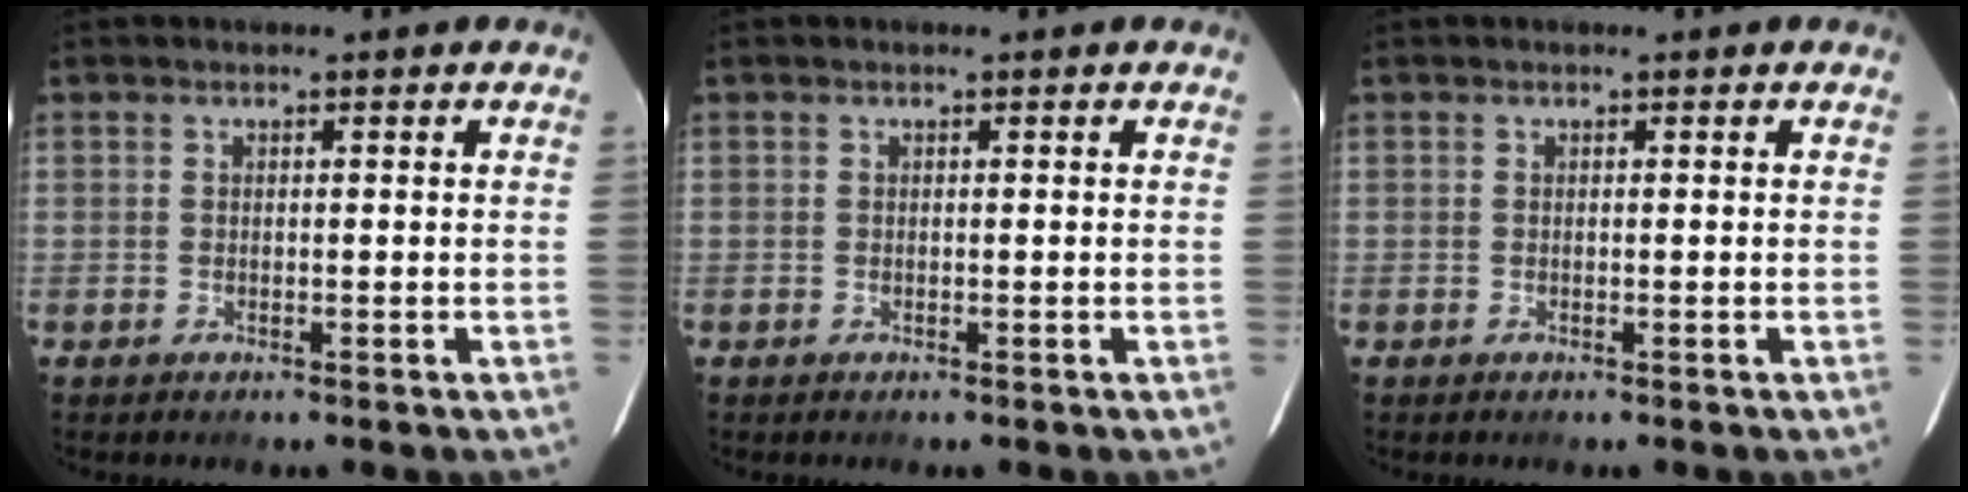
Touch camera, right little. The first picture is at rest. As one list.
[{"total": 0.0}, {"total": 0.0}]